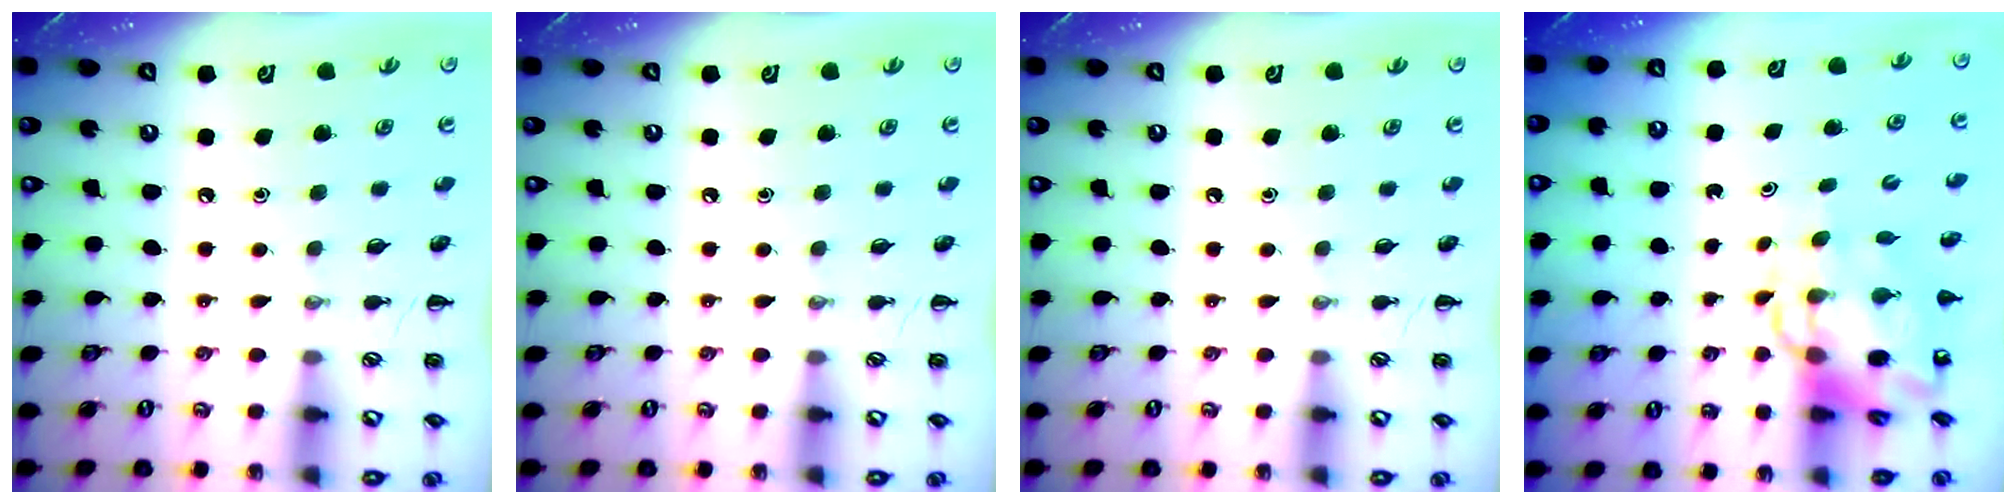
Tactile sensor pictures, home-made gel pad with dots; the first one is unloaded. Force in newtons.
{"total": 0.0}
{"total": 0.0}
{"total": 8.2, "press": 7.8, "slide": 2.4}